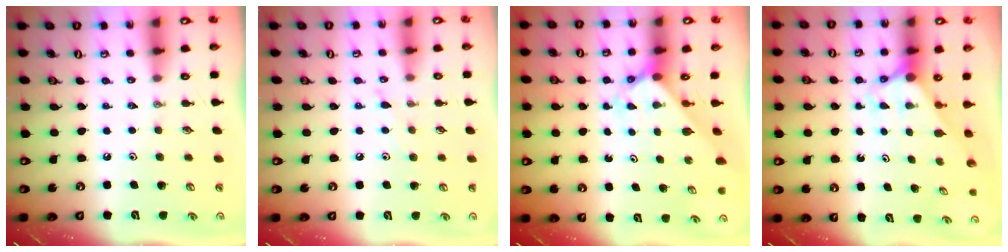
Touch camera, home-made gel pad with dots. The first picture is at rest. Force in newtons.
{"total": 4.0, "press": 4.0, "slide": 0.6}
{"total": 2.2, "press": 2.2, "slide": 0.2}
{"total": 3.0, "press": 3.0, "slide": 0.0}